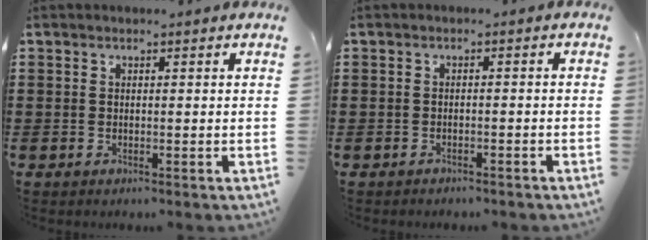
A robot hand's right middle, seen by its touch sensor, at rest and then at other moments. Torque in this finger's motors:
{"motor_torque": [-0.02, -0.02, 0.04, -0.01]}